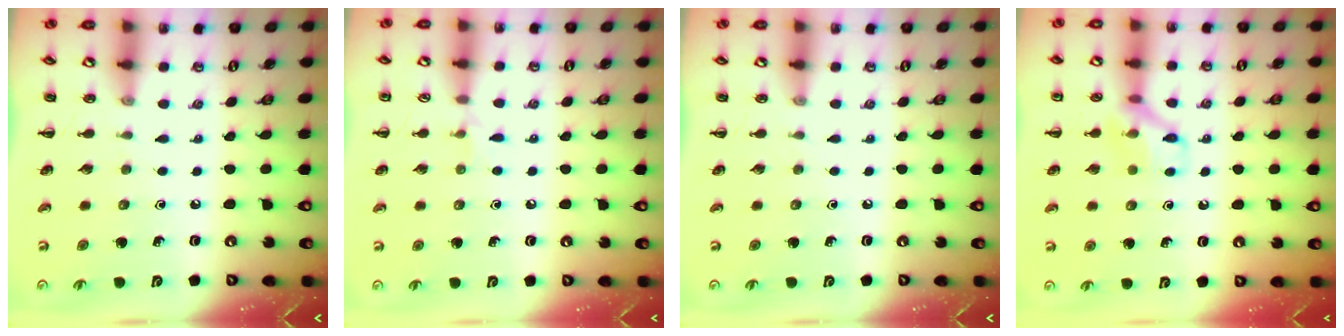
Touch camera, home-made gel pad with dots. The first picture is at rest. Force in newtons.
{"total": 4.4, "press": 4.1, "slide": 1.6}
{"total": 0.0}
{"total": 9.5, "press": 9.4, "slide": 0.7}